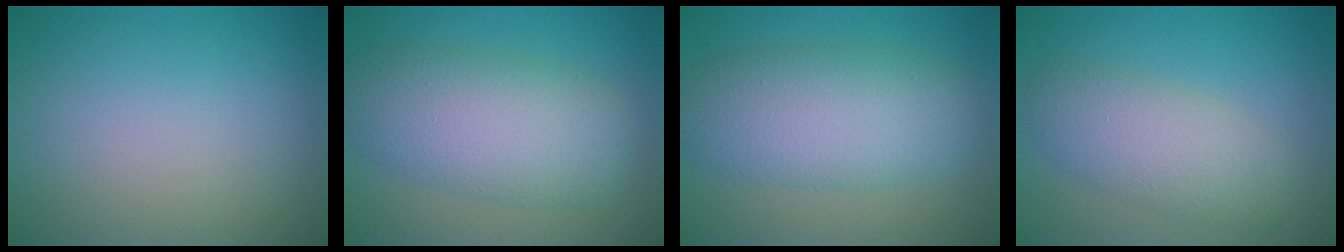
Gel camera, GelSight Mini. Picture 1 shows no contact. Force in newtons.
{"total": 8.0, "press": 8.0, "slide": 0.2}
{"total": 7.5, "press": 7.5, "slide": 0.3}
{"total": 4.6, "press": 4.6, "slide": 0.3}